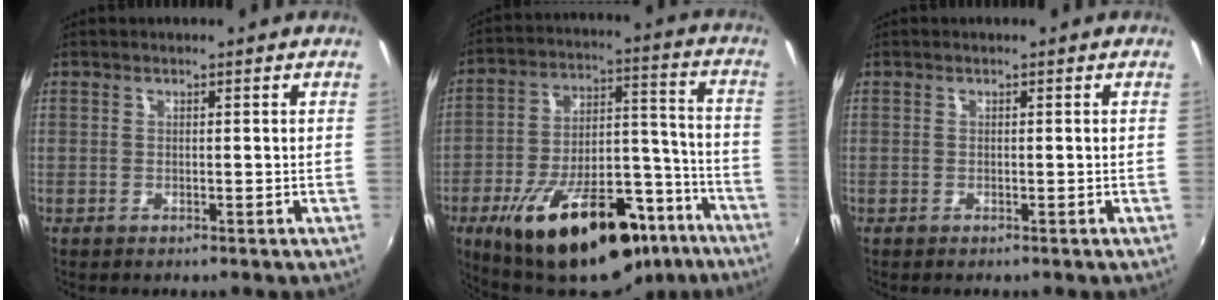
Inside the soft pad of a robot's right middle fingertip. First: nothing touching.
{"total": 27.4, "force": [-17.2, 12.2, 17.5], "torque": [-0.297, 0.010, -0.240]}
{"total": 0.0}